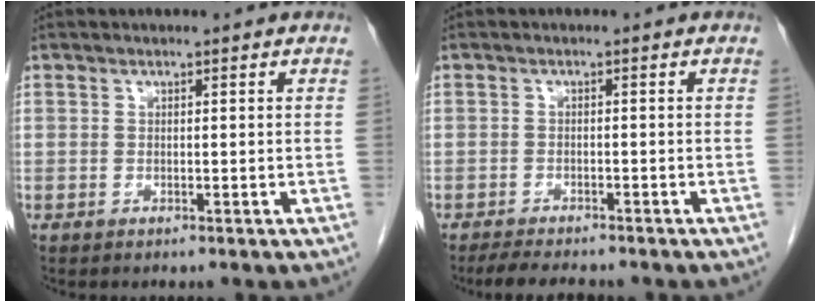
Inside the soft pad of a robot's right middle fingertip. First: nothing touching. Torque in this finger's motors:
{"motor_torque": [0.13, -0.01, 0.00, 0.00]}